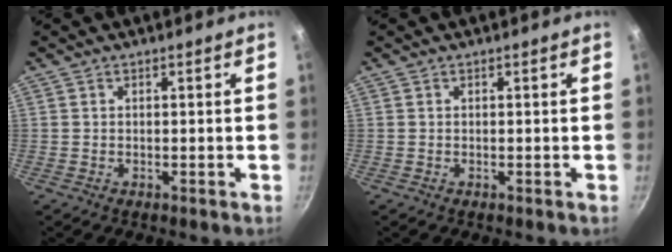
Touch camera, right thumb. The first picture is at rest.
{"total": 0.0}